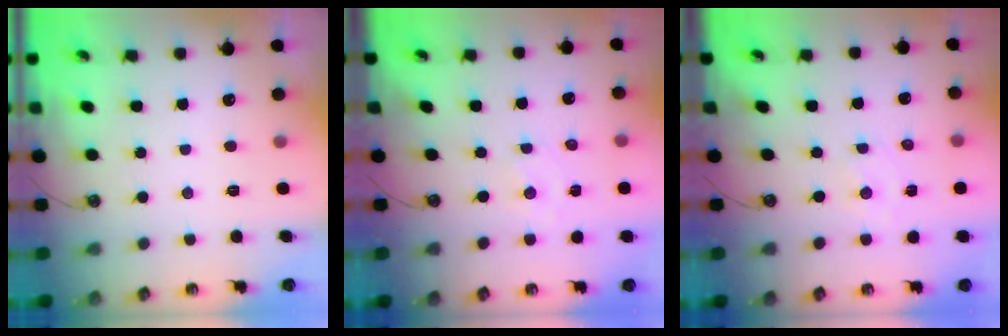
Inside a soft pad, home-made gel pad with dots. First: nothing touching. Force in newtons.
{"total": 1.8, "press": 1.8, "slide": 0.3}
{"total": 1.8, "press": 1.8, "slide": 0.3}